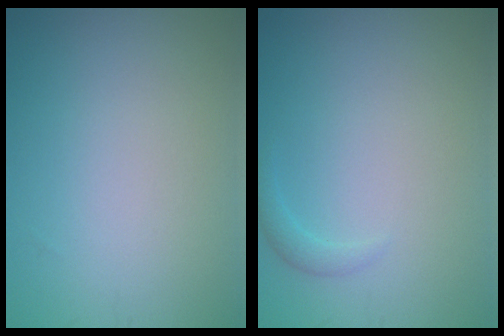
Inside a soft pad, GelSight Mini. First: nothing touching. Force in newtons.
{"total": 0.9, "press": 0.9, "slide": 0.0}